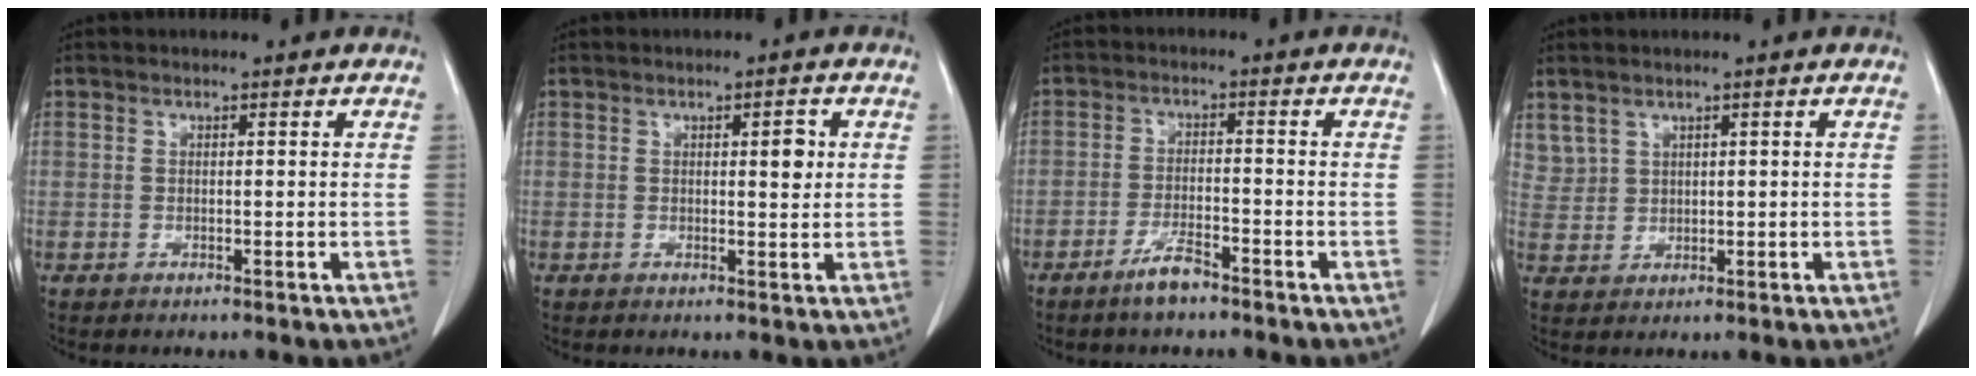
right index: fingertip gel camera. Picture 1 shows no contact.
{"total": 3.0, "force": [0.7, 0.9, 2.8], "torque": [-0.039, 0.000, 0.010]}
{"total": 4.1, "force": [-3.2, 0.6, 2.5], "torque": [-0.050, -0.001, -0.059]}
{"total": 3.3, "force": [2.3, 2.4, 0.6], "torque": [-0.011, 0.007, 0.057]}